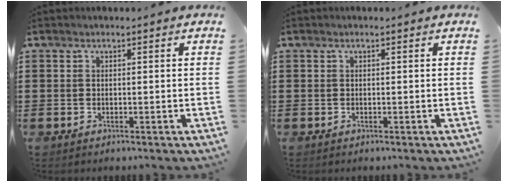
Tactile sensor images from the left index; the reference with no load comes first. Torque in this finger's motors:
{"motor_torque": [-0.03, 0.02, -0.03, -0.01]}